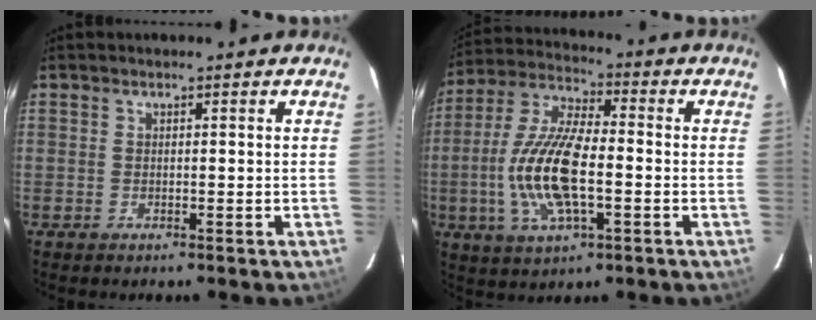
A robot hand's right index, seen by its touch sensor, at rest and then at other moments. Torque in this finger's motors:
{"motor_torque": [1.78, -0.36, 0.56, 0.21]}